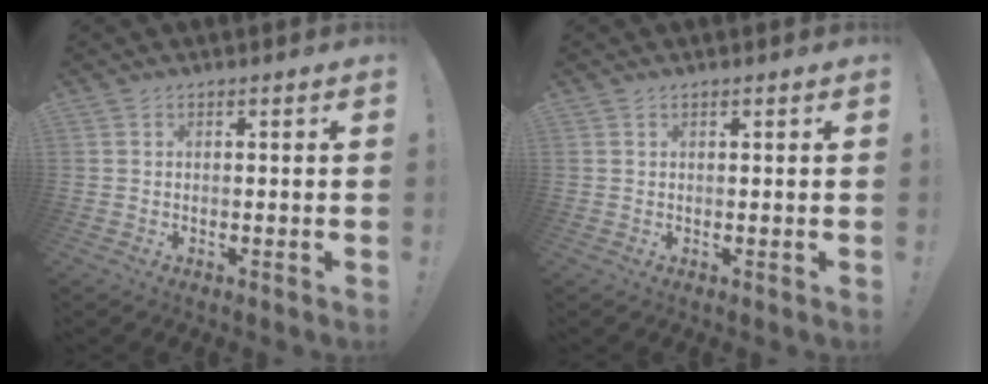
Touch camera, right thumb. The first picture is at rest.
{"total": 0.5, "force": [0.4, 0.1, 0.3], "torque": [-0.006, 0.002, 0.008]}